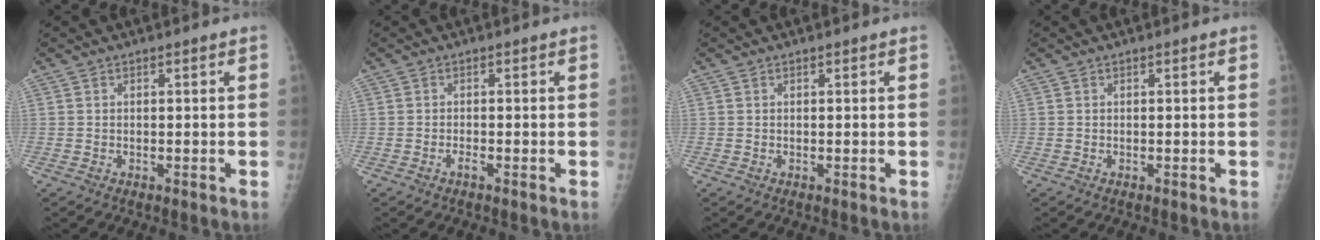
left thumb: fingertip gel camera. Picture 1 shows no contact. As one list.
[{"total": 0.8, "force": [-0.6, 0.2, 0.6], "torque": [-0.012, 0.000, -0.012]}, {"total": 0.0}, {"total": 0.0}]